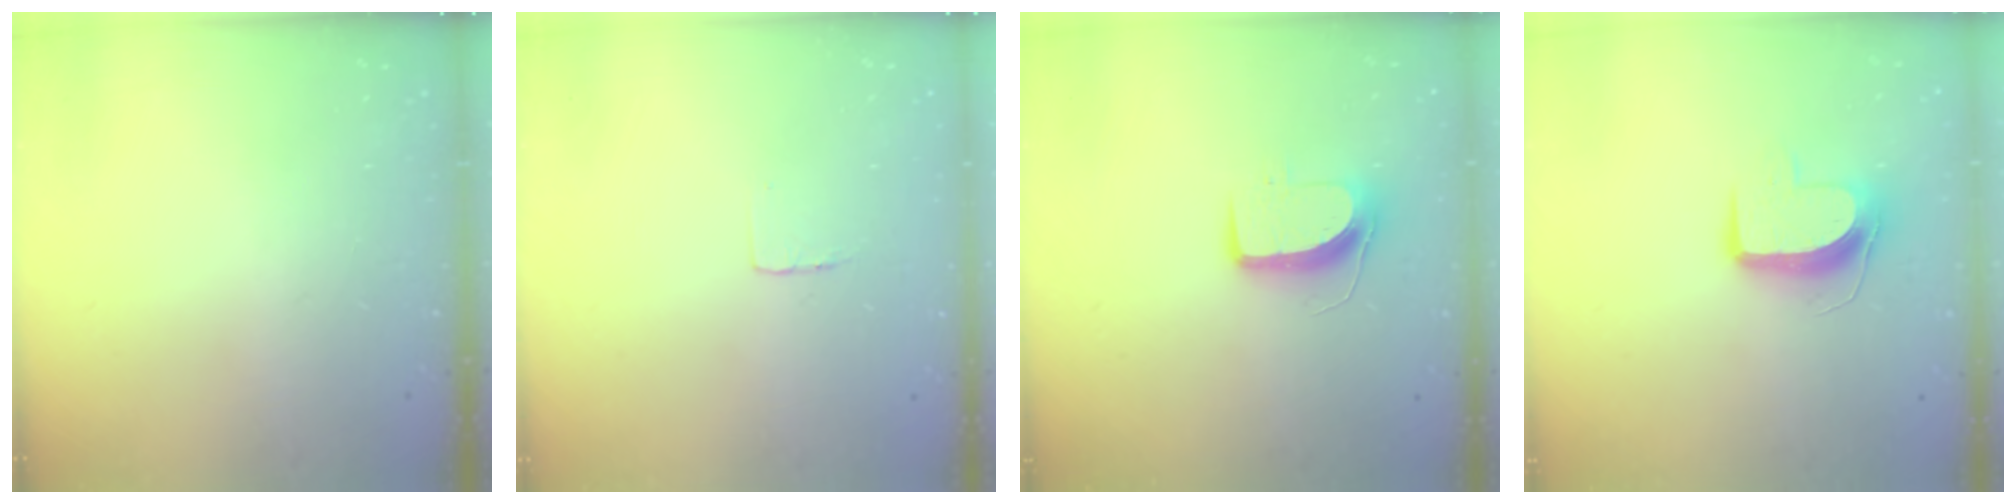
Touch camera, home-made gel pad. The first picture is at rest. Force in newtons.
{"total": 3.0, "press": 3.0, "slide": 0.1}
{"total": 9.9, "press": 9.8, "slide": 1.1}
{"total": 9.2, "press": 9.2, "slide": 0.2}